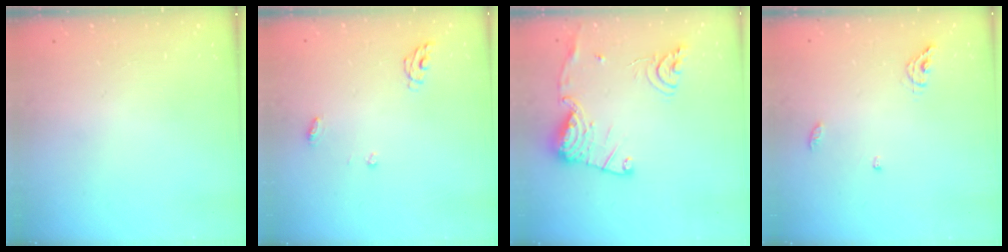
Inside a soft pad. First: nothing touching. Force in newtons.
{"total": 5.2, "press": 5.2, "slide": 0.3}
{"total": 16.1, "press": 16.1, "slide": 1.6}
{"total": 7.0, "press": 6.9, "slide": 0.8}